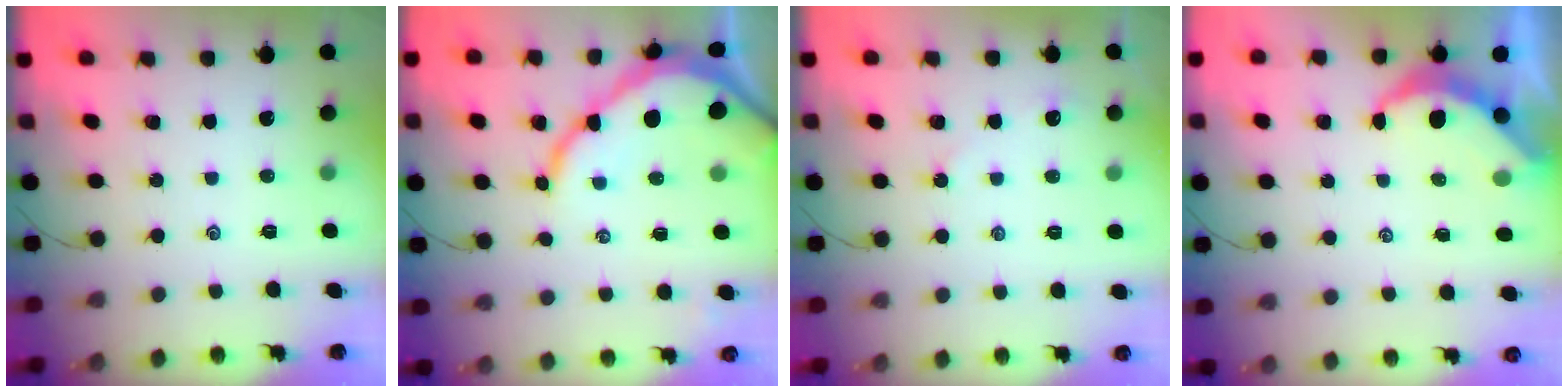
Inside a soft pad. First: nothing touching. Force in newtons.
{"total": 11.8, "press": 11.7, "slide": 1.6}
{"total": 2.3, "press": 2.3, "slide": 0.3}
{"total": 6.1, "press": 6.1, "slide": 0.5}